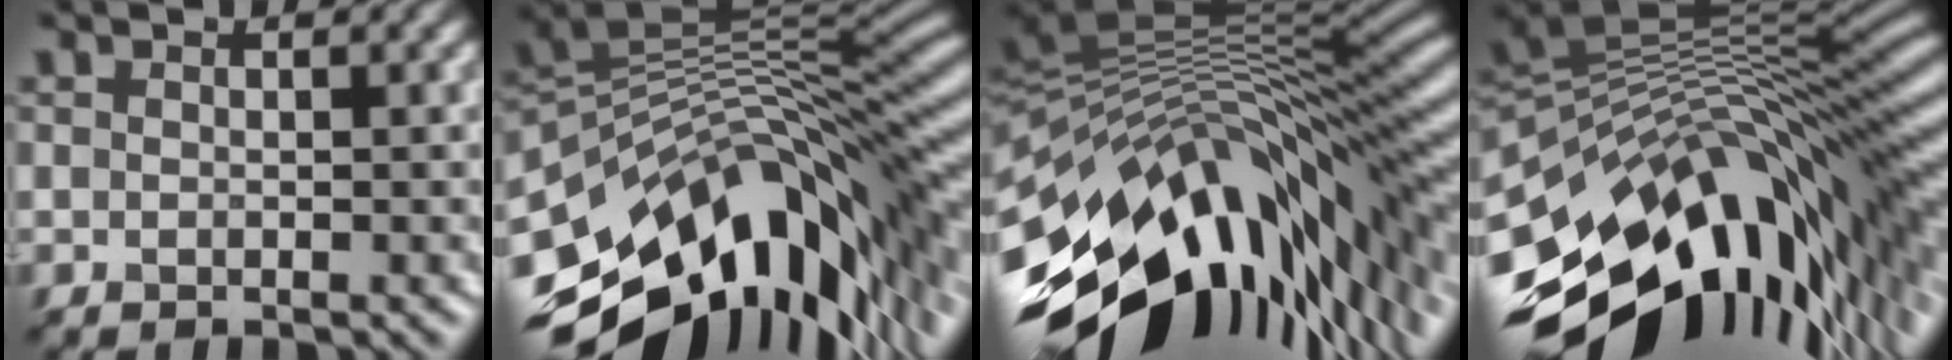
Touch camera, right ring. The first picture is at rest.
{"total": 14.2, "force": [-4.3, 6.8, 11.7], "torque": [-0.187, 0.009, -0.077]}
{"total": 16.5, "force": [-4.0, 6.2, 14.8], "torque": [-0.226, 0.014, -0.087]}
{"total": 15.4, "force": [-3.8, 6.8, 13.3], "torque": [-0.209, 0.011, -0.079]}